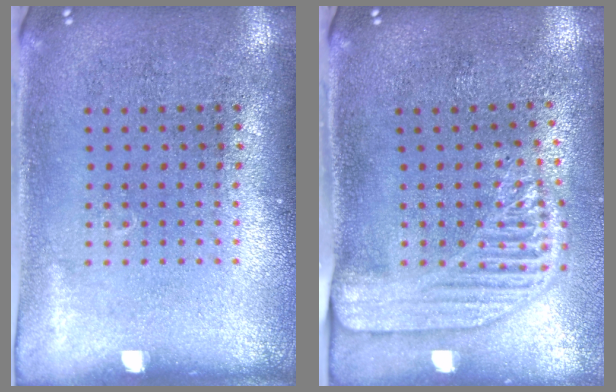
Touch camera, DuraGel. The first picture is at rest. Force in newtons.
{"total": 2.2, "press": 1.7, "slide": 1.3}